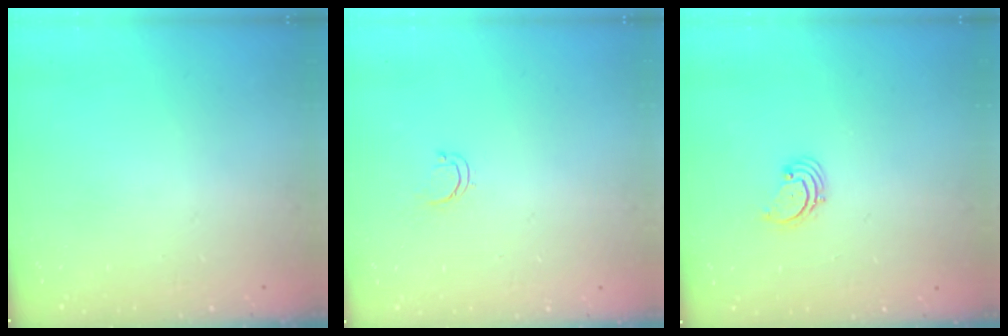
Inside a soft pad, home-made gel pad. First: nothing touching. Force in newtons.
{"total": 3.5, "press": 3.5, "slide": 0.5}
{"total": 1.7, "press": 1.7, "slide": 0.2}